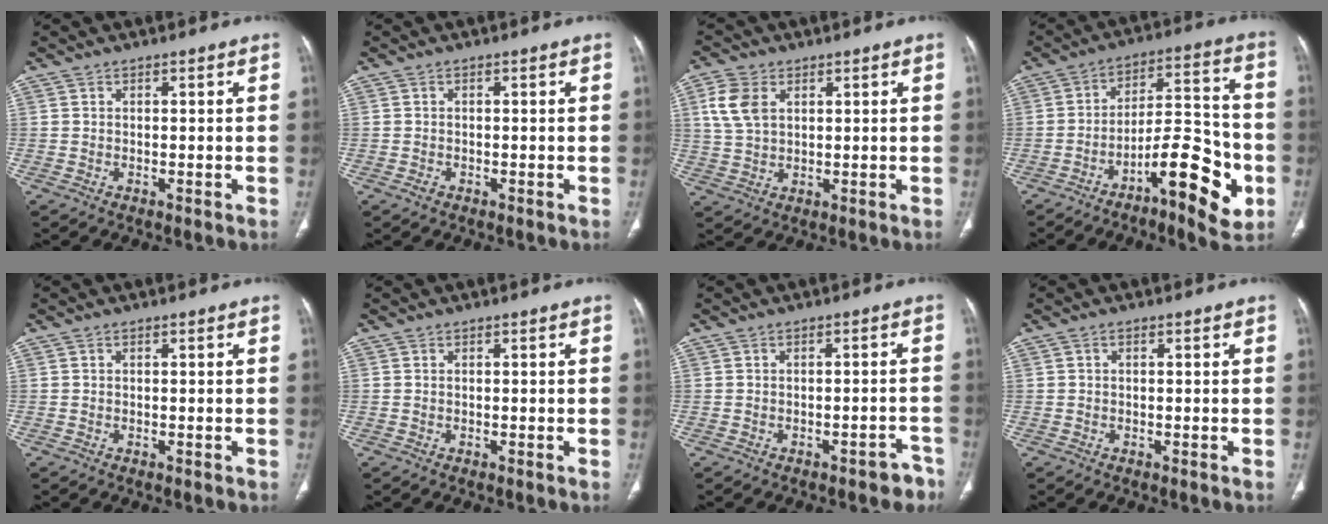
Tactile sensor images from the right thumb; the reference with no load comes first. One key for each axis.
{"total": 0.9, "fx": -0.5, "fy": 0.6, "fz": 0.4, "tx": -0.008, "ty": 0.001, "tz": -0.008}
{"total": 7.1, "fx": 2.4, "fy": 4.8, "fz": 4.6, "tx": -0.095, "ty": 0.001, "tz": 0.051}
{"total": 16.4, "fx": -6.8, "fy": 5.5, "fz": 14.0, "tx": -0.185, "ty": 0.051, "tz": -0.100}
{"total": 0.0}
{"total": 0.0}
{"total": 4.5, "fx": -3.6, "fy": 1.9, "fz": 1.8, "tx": -0.004, "ty": 0.026, "tz": -0.040}
{"total": 0.6, "fx": 0.1, "fy": 0.3, "fz": 0.5, "tx": -0.010, "ty": 0.001, "tz": 0.000}